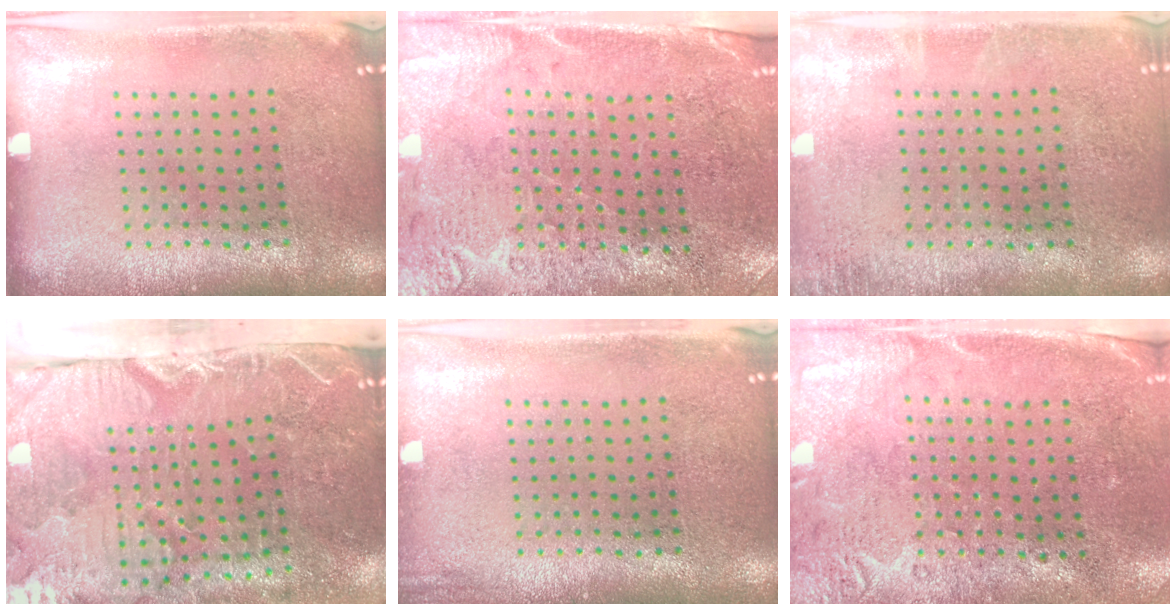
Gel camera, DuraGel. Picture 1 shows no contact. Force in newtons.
{"total": 2.8, "press": 2.5, "slide": 1.1}
{"total": 1.4, "press": 1.4, "slide": 0.2}
{"total": 5.4, "press": 4.4, "slide": 3.2}
{"total": 0.9, "press": 0.9, "slide": 0.1}
{"total": 2.7, "press": 2.2, "slide": 1.6}